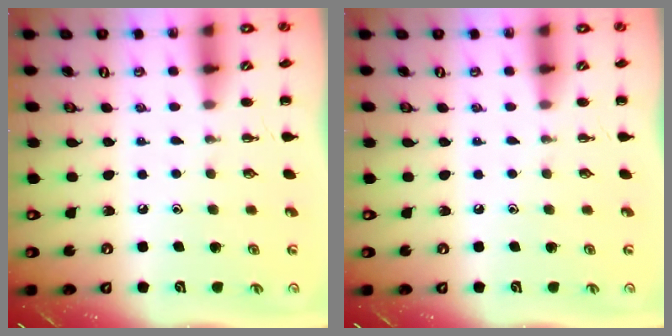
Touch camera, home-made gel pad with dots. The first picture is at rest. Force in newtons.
{"total": 0.0}